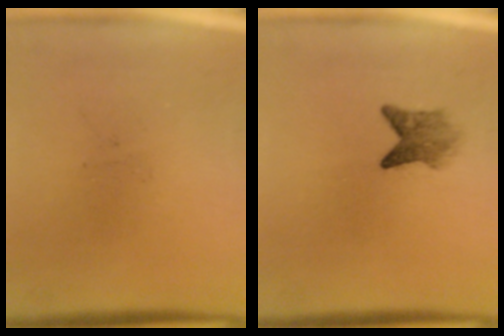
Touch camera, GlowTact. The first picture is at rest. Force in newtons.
{"total": 2.8}